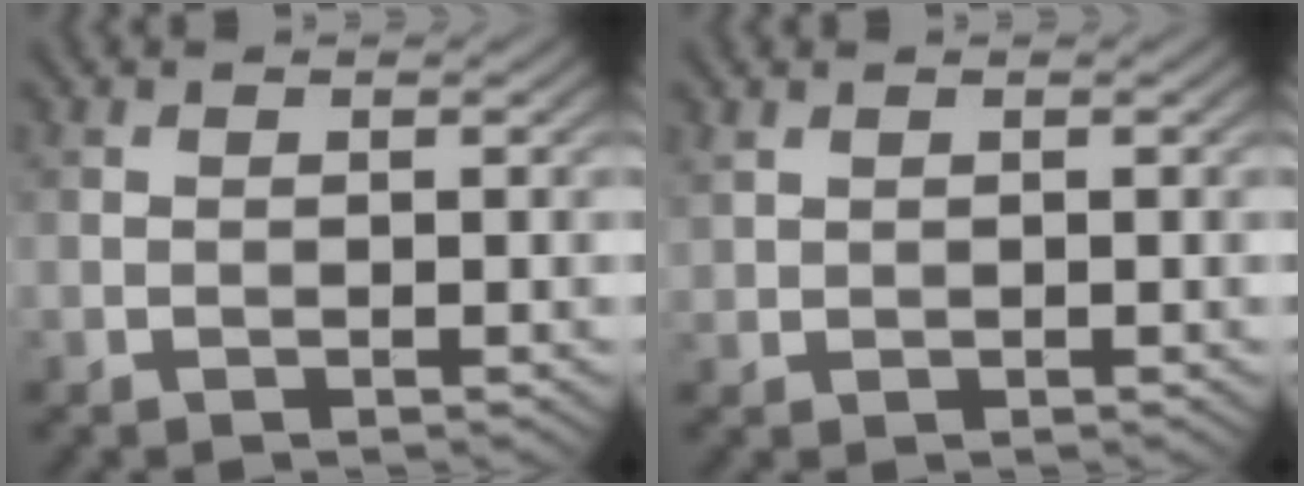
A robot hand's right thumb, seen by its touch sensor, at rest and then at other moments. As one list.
[{"total": 1.0, "force": [0.8, 0.5, 0.3], "torque": [-0.013, 0.003, 0.024]}]